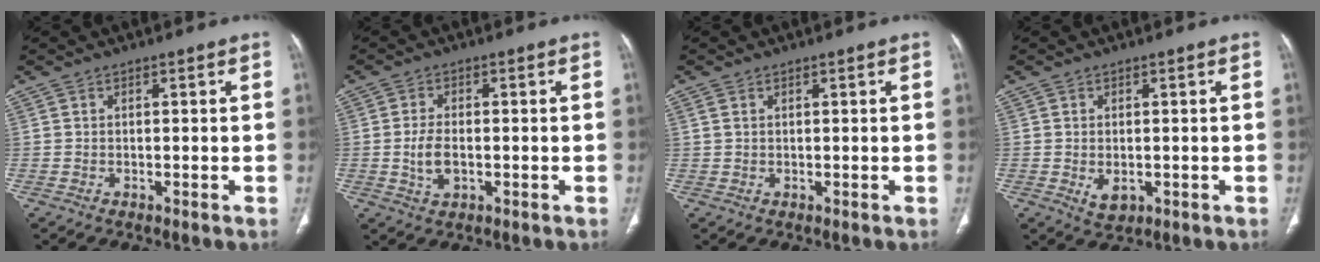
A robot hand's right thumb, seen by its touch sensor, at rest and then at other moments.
{"total": 4.1, "force": [-0.5, 2.3, 3.4], "torque": [-0.068, 0.000, -0.008]}
{"total": 1.0, "force": [0.5, 0.6, 0.7], "torque": [-0.020, 0.010, 0.016]}
{"total": 3.2, "force": [-0.6, 2.1, 2.3], "torque": [-0.034, -0.005, 0.001]}